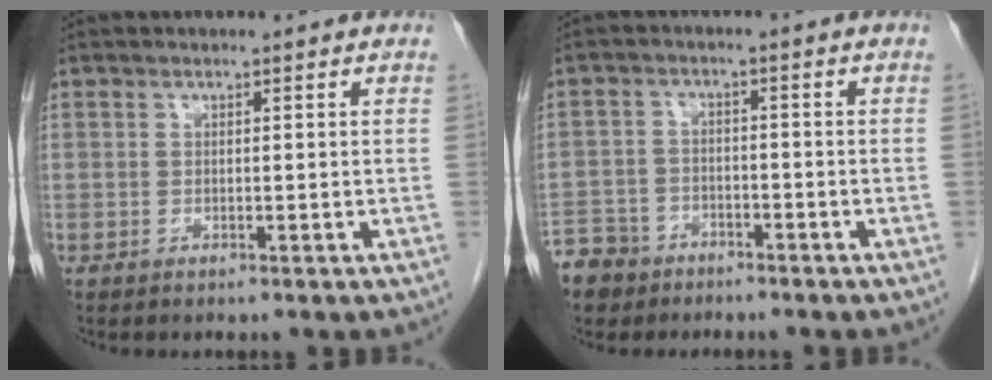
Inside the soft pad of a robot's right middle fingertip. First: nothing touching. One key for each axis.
{"total": 8.1, "fx": -6.0, "fy": 5.3, "fz": 1.0, "tx": -0.033, "ty": 0.002, "tz": -0.107}